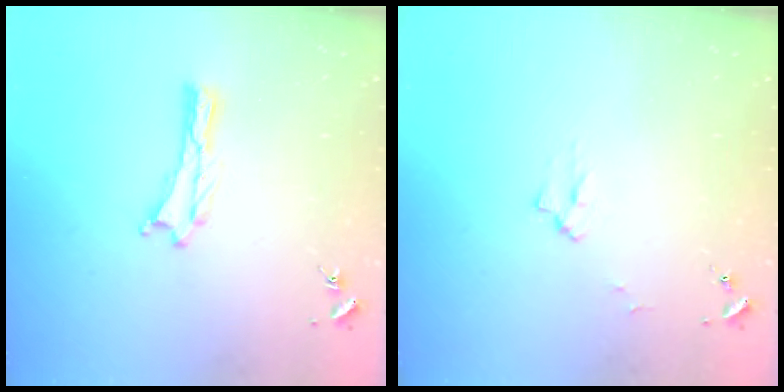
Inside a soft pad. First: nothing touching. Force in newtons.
{"total": 2.2, "press": 2.2, "slide": 0.3}